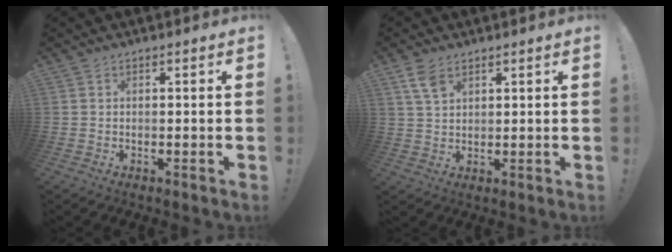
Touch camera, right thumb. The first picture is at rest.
{"total": 5.4, "force": [3.2, 2.8, 3.2], "torque": [-0.056, -0.012, 0.061]}